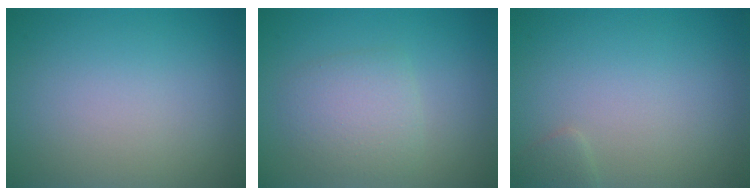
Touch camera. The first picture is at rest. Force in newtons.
{"total": 2.9, "press": 2.9, "slide": 0.0}
{"total": 0.8, "press": 0.8, "slide": 0.0}